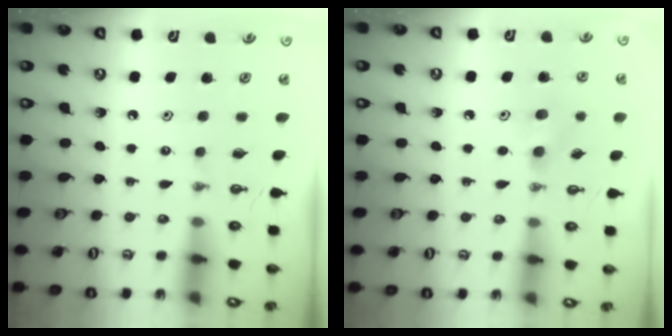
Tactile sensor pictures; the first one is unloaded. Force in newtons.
{"total": 5.2, "press": 5.1, "slide": 0.8}